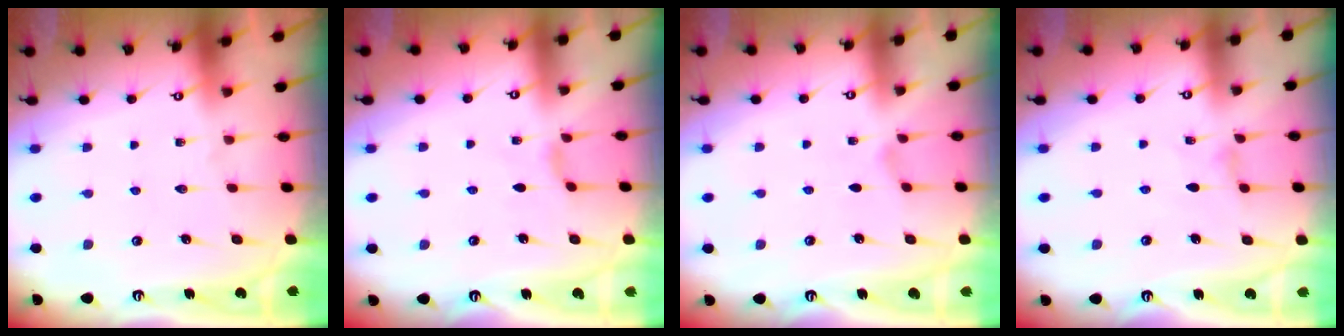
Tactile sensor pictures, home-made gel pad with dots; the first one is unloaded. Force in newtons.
{"total": 2.1, "press": 2.1, "slide": 0.4}
{"total": 0.7, "press": 0.6, "slide": 0.2}
{"total": 1.2, "press": 1.2, "slide": 0.3}